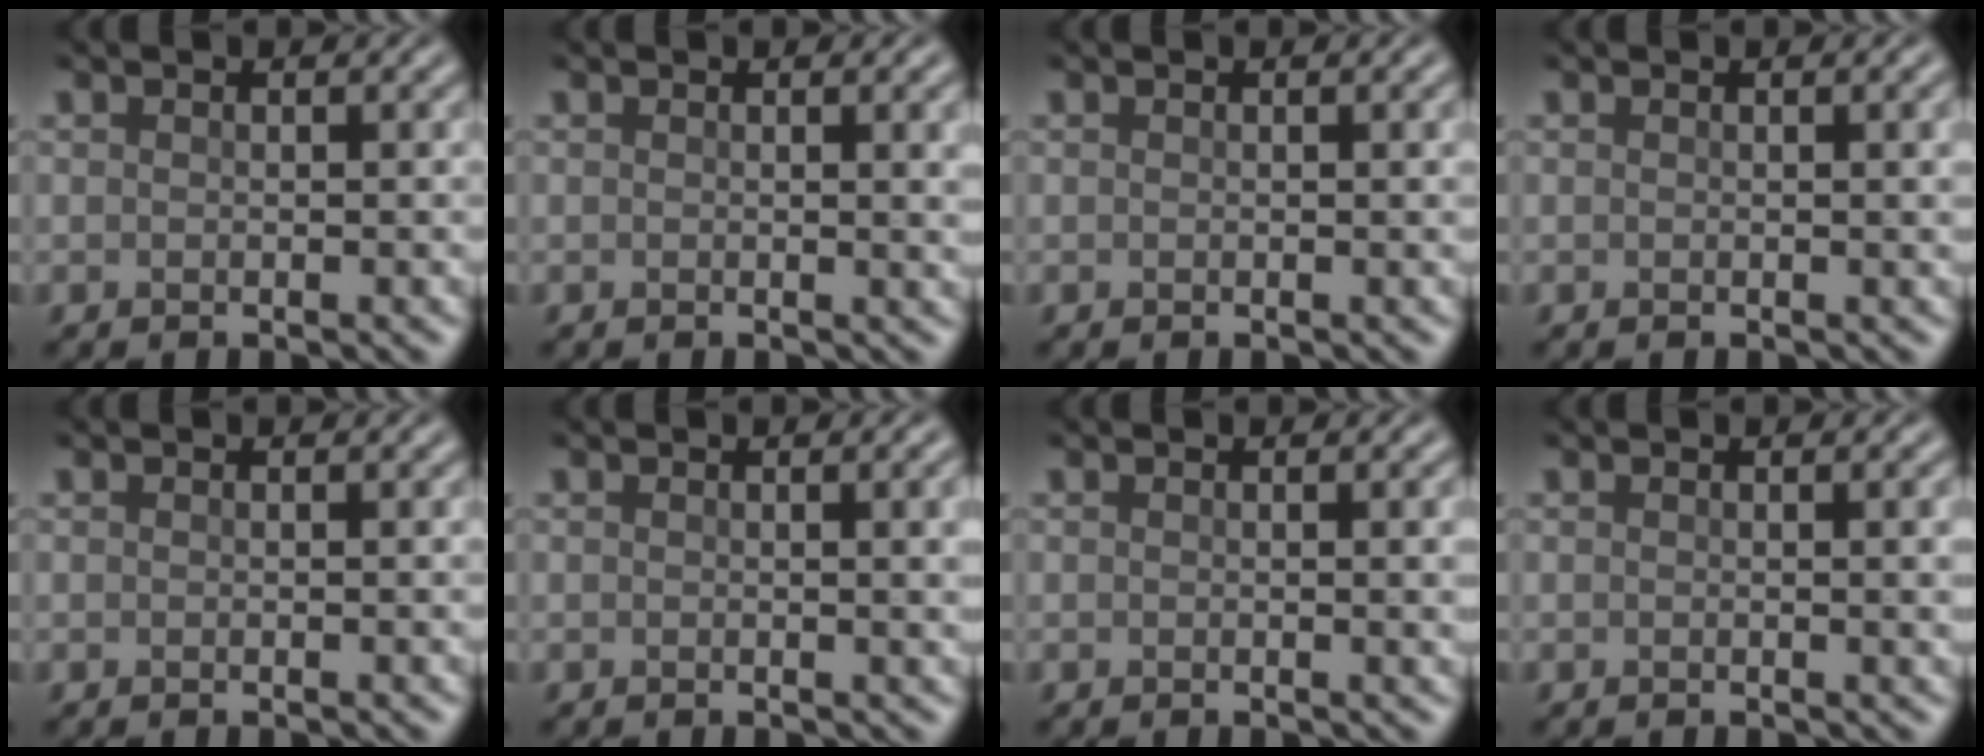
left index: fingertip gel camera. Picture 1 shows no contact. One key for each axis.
{"total": 2.5, "fx": 0.6, "fy": 0.8, "fz": 2.3, "tx": -0.018, "ty": 0.003, "tz": 0.004}
{"total": 0.9, "fx": 0.2, "fy": 0.2, "fz": 0.9, "tx": -0.008, "ty": 0.003, "tz": 0.001}
{"total": 1.7, "fx": 0.3, "fy": 0.5, "fz": 1.6, "tx": -0.015, "ty": 0.004, "tz": 0.002}
{"total": 0.0}
{"total": 3.0, "fx": 0.5, "fy": 1.0, "fz": 2.8, "tx": -0.025, "ty": 0.006, "tz": 0.003}
{"total": 2.2, "fx": 0.2, "fy": 0.6, "fz": 2.0, "tx": -0.017, "ty": 0.002, "tz": -0.001}
{"total": 2.3, "fx": 0.2, "fy": 0.7, "fz": 2.2, "tx": -0.018, "ty": 0.002, "tz": -0.002}